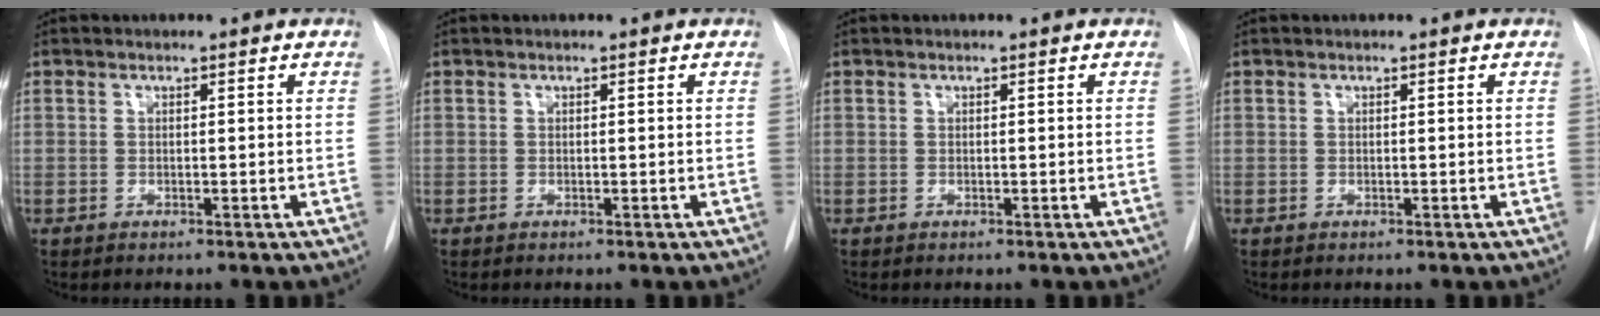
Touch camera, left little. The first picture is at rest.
{"total": 0.0}
{"total": 0.0}
{"total": 0.0}